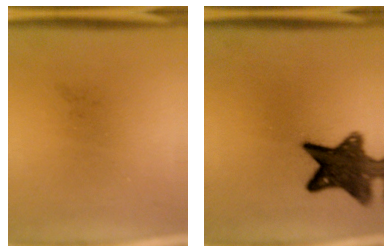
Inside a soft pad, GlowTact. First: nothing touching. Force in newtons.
{"total": 11.5}